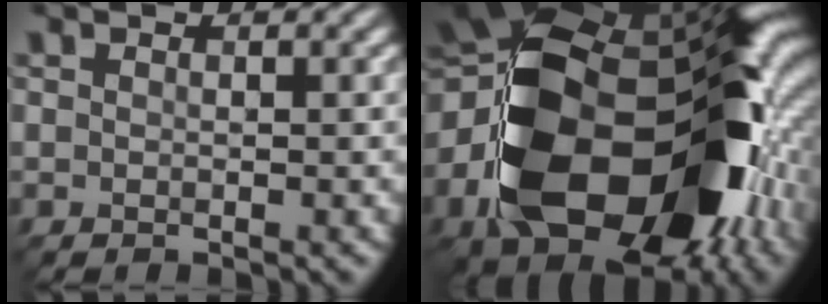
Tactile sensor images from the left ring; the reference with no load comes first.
{"total": 20.5, "force": [-4.8, 13.2, 14.9], "torque": [-0.313, -0.015, -0.075]}